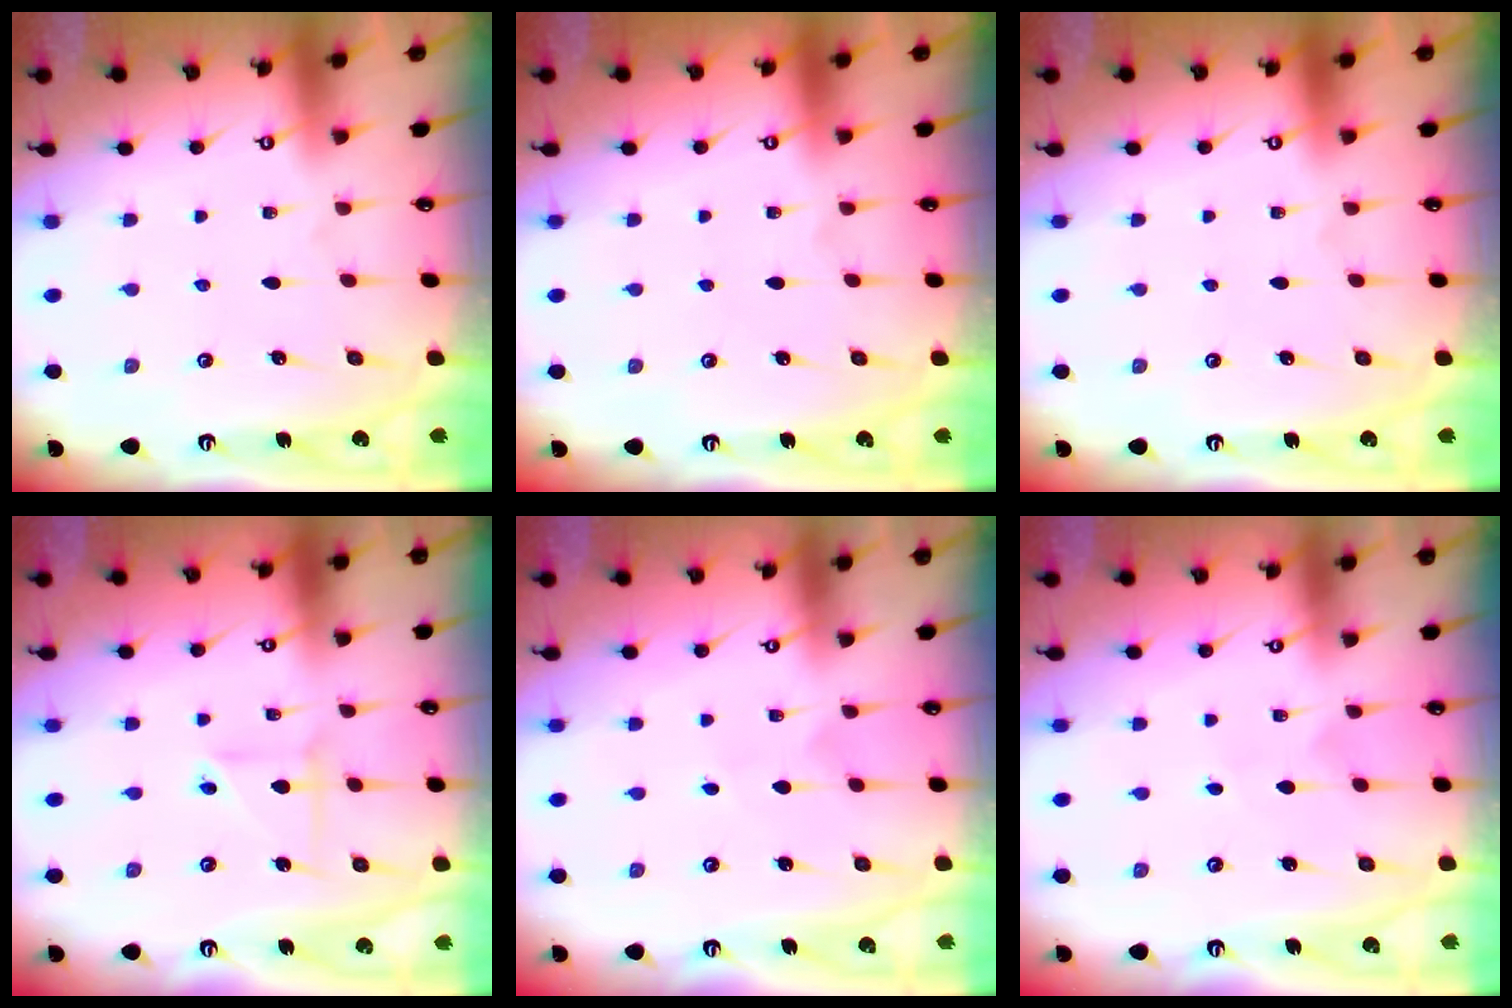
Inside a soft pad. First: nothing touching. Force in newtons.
{"total": 0.0}
{"total": 0.0}
{"total": 3.5, "press": 3.4, "slide": 0.4}
{"total": 3.0, "press": 3.0, "slide": 0.3}
{"total": 3.0, "press": 3.0, "slide": 0.3}